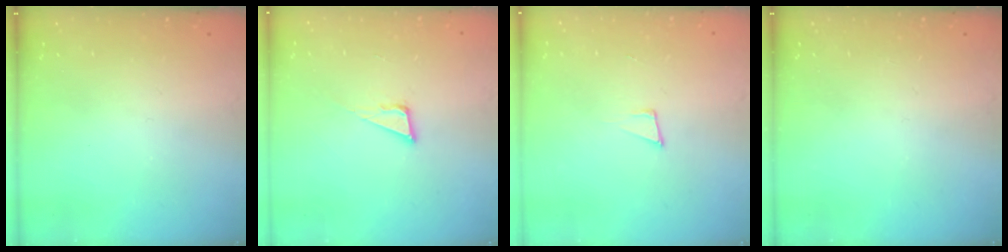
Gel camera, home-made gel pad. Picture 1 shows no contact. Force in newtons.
{"total": 6.4, "press": 5.8, "slide": 2.6}
{"total": 4.8, "press": 3.6, "slide": 3.2}
{"total": 0.0}